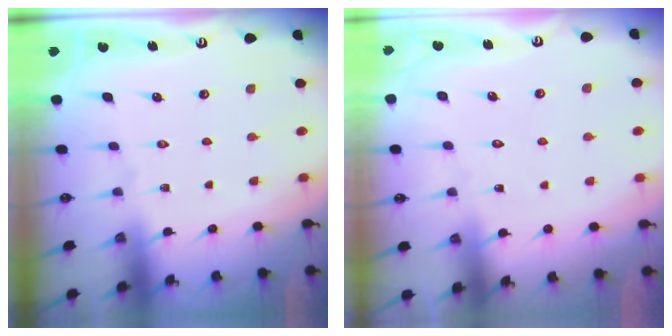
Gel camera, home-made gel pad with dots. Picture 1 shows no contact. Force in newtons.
{"total": 4.6, "press": 4.6, "slide": 0.5}